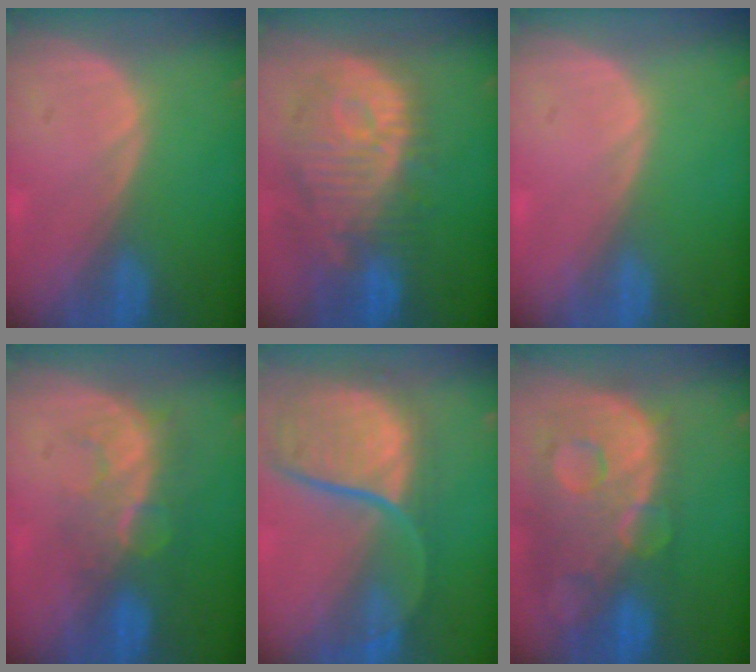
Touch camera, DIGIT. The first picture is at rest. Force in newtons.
{"total": 12.5, "press": 11.2, "slide": 5.6}
{"total": 0.0}
{"total": 8.1, "press": 7.1, "slide": 3.8}
{"total": 12.0, "press": 9.8, "slide": 6.9}
{"total": 13.8, "press": 11.3, "slide": 8.0}